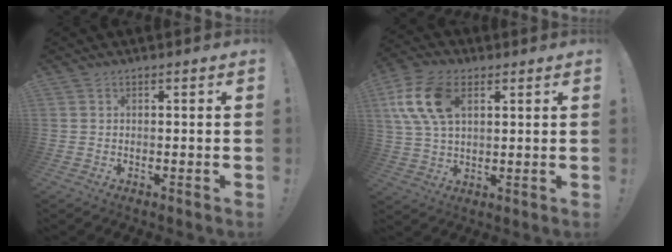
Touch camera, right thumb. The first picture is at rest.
{"total": 14.2, "force": [5.0, 8.7, 10.1], "torque": [-0.203, -0.002, 0.094]}